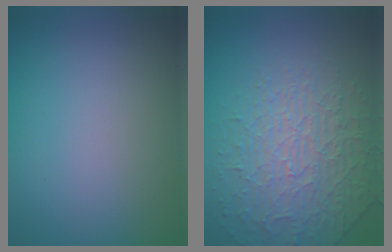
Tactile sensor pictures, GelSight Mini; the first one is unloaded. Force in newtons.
{"total": 4.4, "press": 4.3, "slide": 1.0}